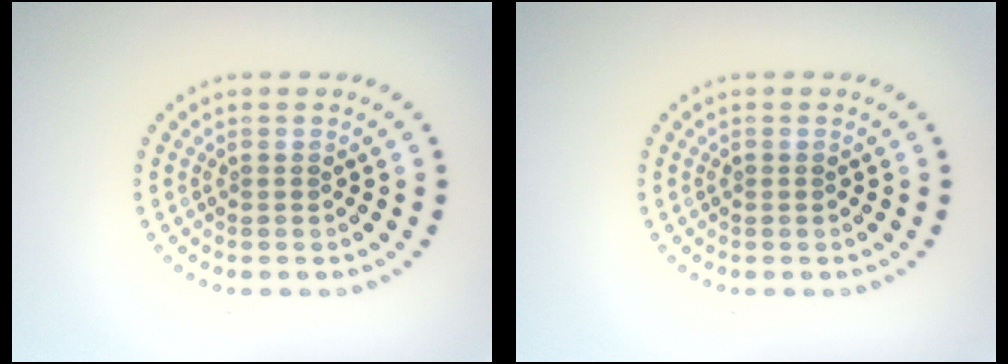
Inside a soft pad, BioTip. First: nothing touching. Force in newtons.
{"total": 0.5, "press": 0.5, "slide": 0.1}